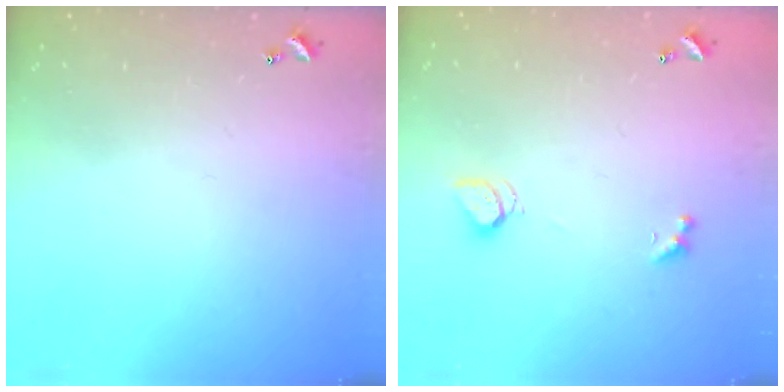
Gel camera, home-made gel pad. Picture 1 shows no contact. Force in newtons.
{"total": 1.4, "press": 1.3, "slide": 0.5}